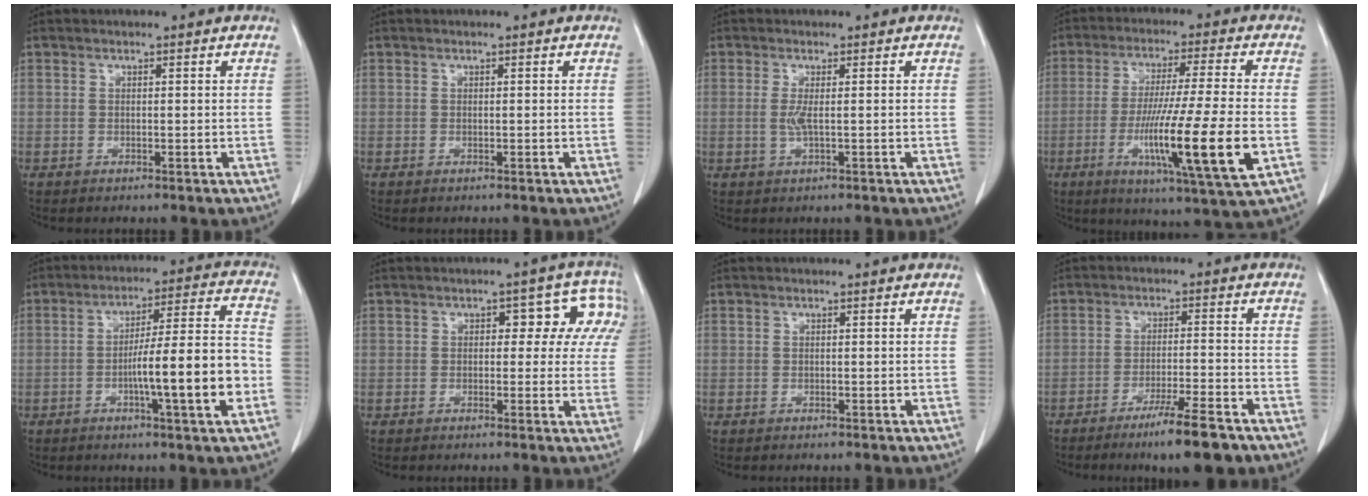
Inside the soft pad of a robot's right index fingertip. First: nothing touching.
{"total": 0.0}
{"total": 2.1, "force": [0.0, 0.0, 2.1], "torque": [-0.051, -0.003, 0.000]}
{"total": 16.3, "force": [-4.3, -0.5, 15.7], "torque": [-0.278, -0.031, -0.073]}
{"total": 13.7, "force": [-3.7, 0.1, 13.1], "torque": [-0.203, 0.009, -0.058]}
{"total": 7.3, "force": [2.1, 4.4, 5.5], "torque": [-0.036, 0.036, 0.019]}
{"total": 0.0}
{"total": 8.7, "force": [-6.1, 0.5, 6.2], "torque": [-0.097, -0.017, -0.096]}